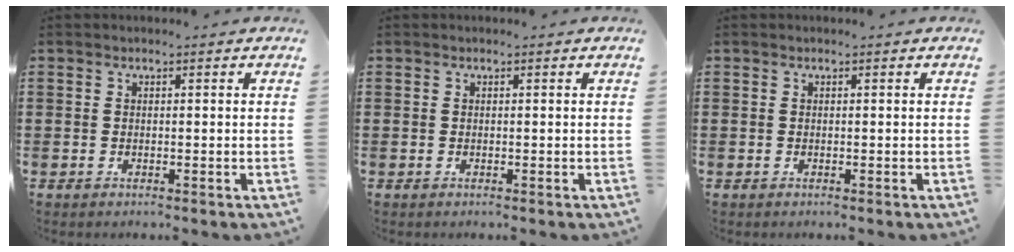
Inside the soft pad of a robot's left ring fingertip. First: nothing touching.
{"total": 0.0}
{"total": 0.0}